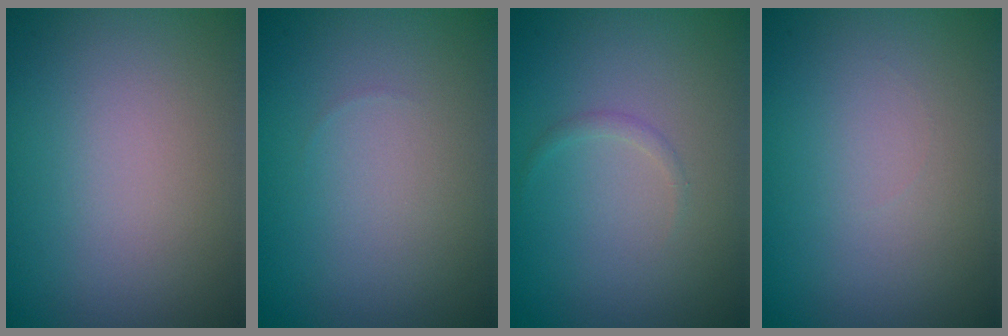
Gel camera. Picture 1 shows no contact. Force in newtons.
{"total": 0.0}
{"total": 0.6, "press": 0.6, "slide": 0.1}
{"total": 0.0}